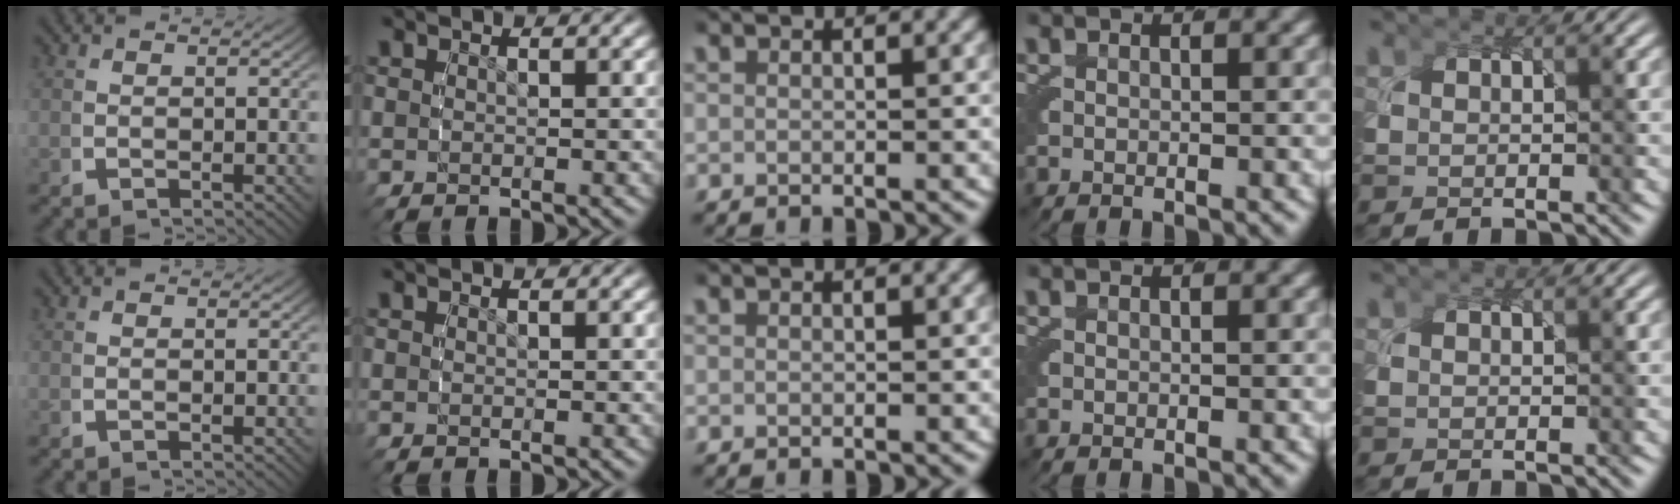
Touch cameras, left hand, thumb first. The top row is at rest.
{}